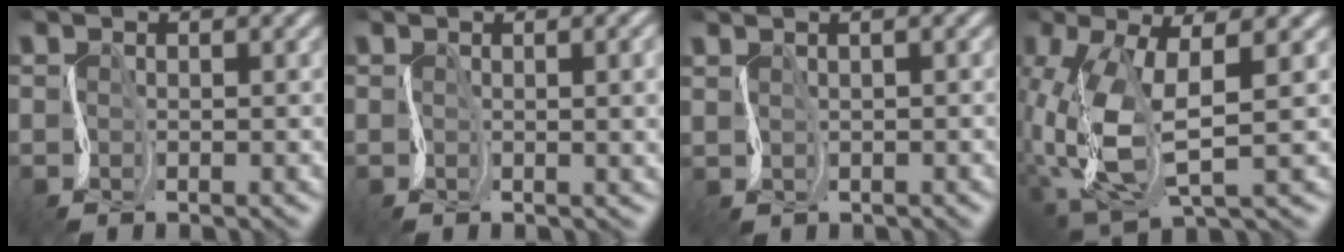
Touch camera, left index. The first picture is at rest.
{"total": 5.1, "force": [0.3, 2.3, 4.5], "torque": [-0.032, 0.005, 0.005]}
{"total": 1.6, "force": [1.5, 0.5, 0.3], "torque": [0.004, 0.008, 0.018]}
{"total": 7.5, "force": [-0.3, 2.9, 6.9], "torque": [-0.165, 0.002, -0.001]}